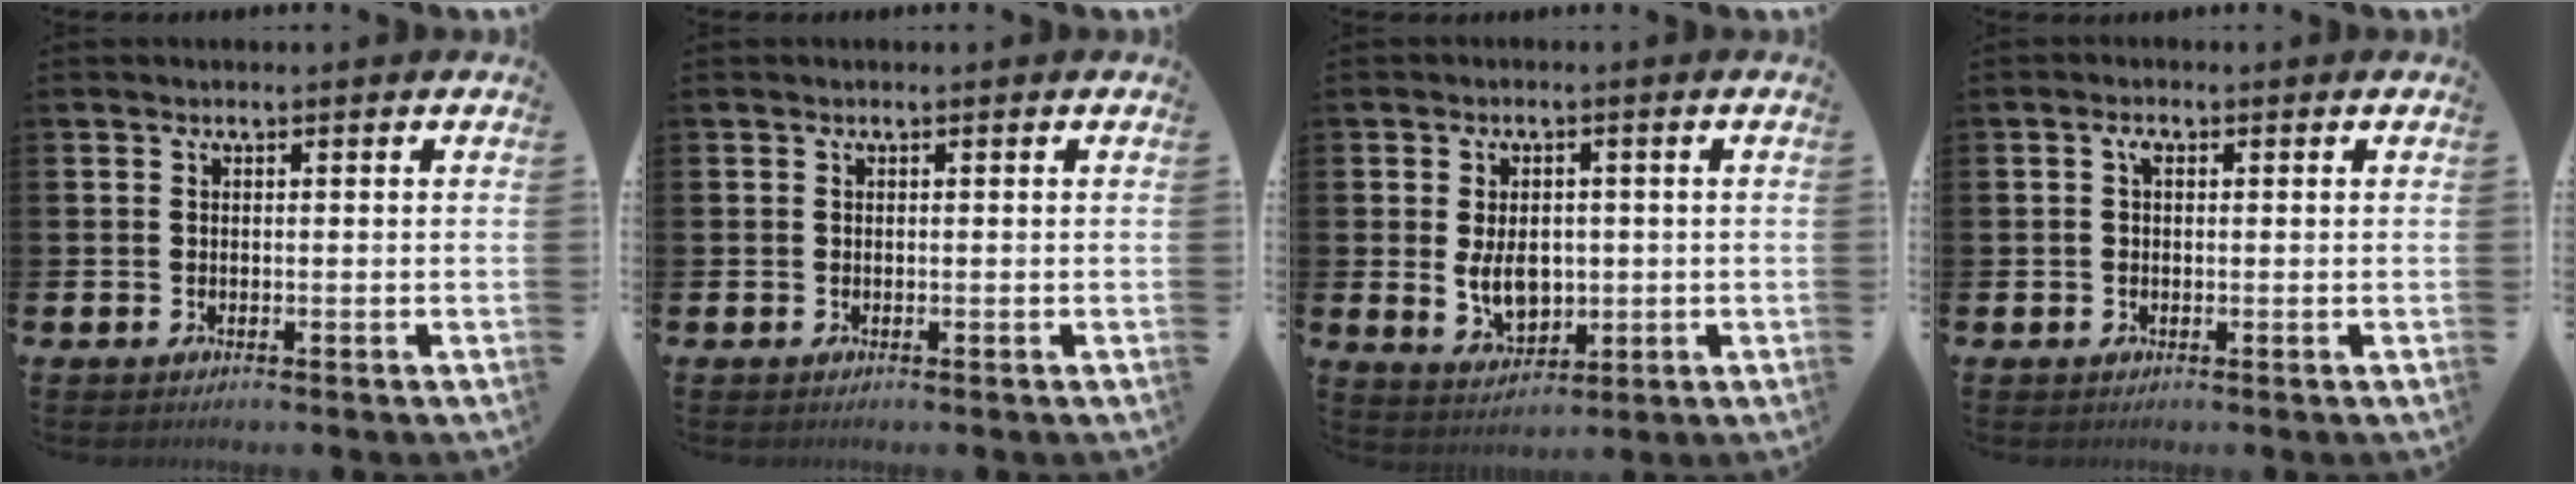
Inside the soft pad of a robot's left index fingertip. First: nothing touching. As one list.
[{"total": 0.0}, {"total": 5.3, "force": [0.0, 3.7, 3.9], "torque": [-0.056, 0.001, -0.004]}, {"total": 1.7, "force": [0.4, 1.0, 1.4], "torque": [-0.026, 0.005, 0.004]}]